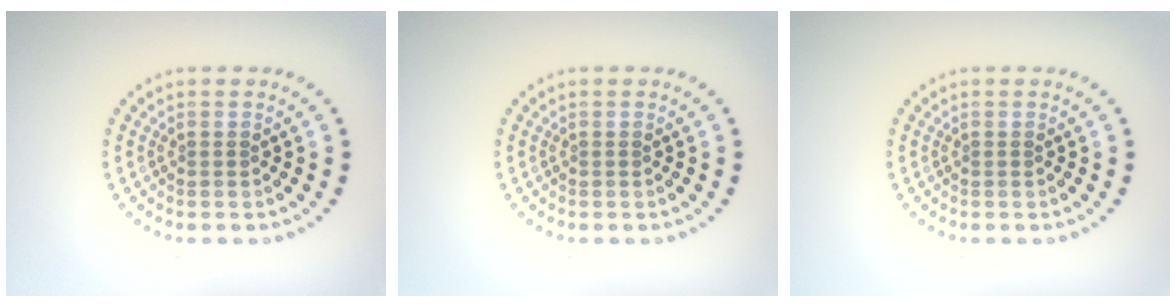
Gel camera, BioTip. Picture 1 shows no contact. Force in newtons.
{"total": 0.0}
{"total": 0.0}